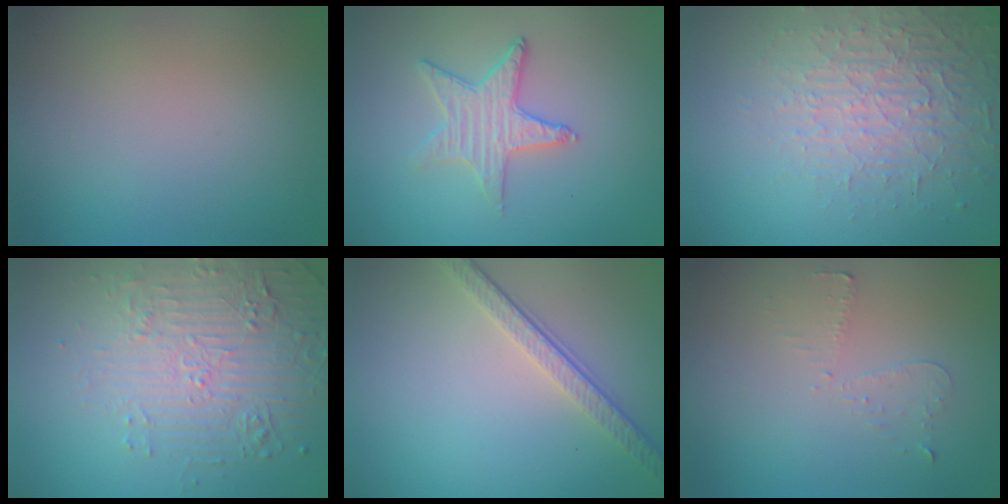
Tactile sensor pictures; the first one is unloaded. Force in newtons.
{"total": 2.8, "press": 2.8, "slide": 0.4}
{"total": 3.7, "press": 3.4, "slide": 1.3}
{"total": 4.9, "press": 3.7, "slide": 3.2}
{"total": 3.6, "press": 2.6, "slide": 2.4}
{"total": 0.9, "press": 0.8, "slide": 0.4}